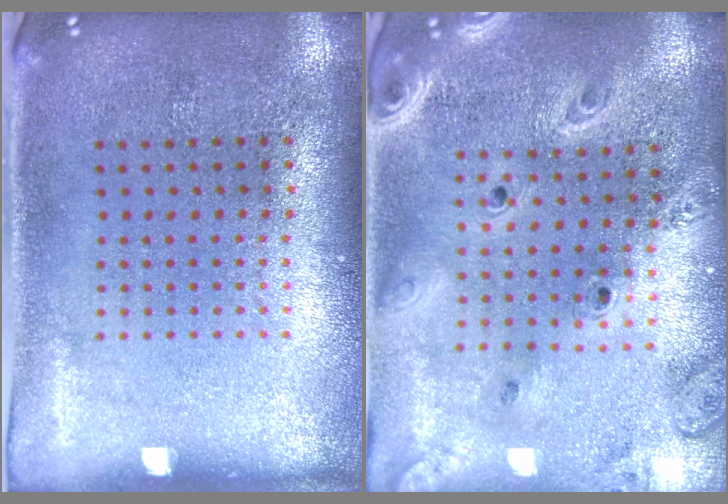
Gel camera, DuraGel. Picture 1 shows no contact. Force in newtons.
{"total": 2.7, "press": 2.3, "slide": 1.4}